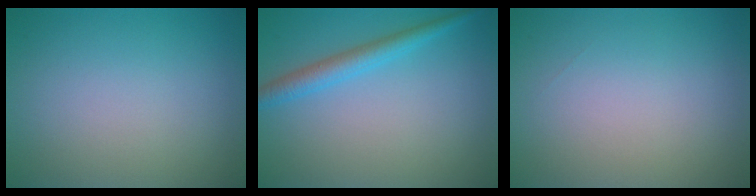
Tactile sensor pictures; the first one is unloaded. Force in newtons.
{"total": 2.6, "press": 2.6, "slide": 0.1}
{"total": 0.0}